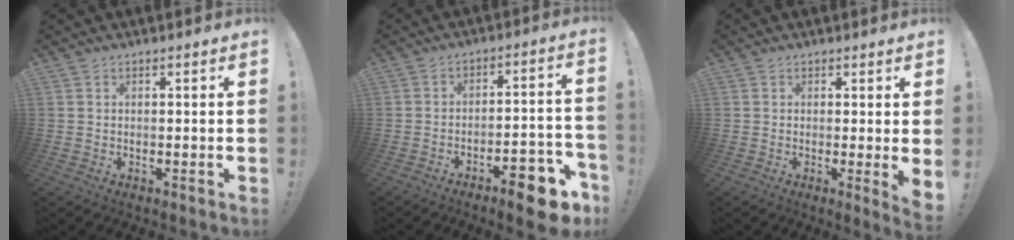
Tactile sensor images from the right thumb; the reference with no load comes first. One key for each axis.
{"total": 11.8, "fx": -8.4, "fy": 3.1, "fz": 7.7, "tx": -0.090, "ty": 0.063, "tz": -0.134}
{"total": 3.5, "fx": 0.9, "fy": 0.3, "fz": 3.4, "tx": -0.038, "ty": -0.016, "tz": 0.018}